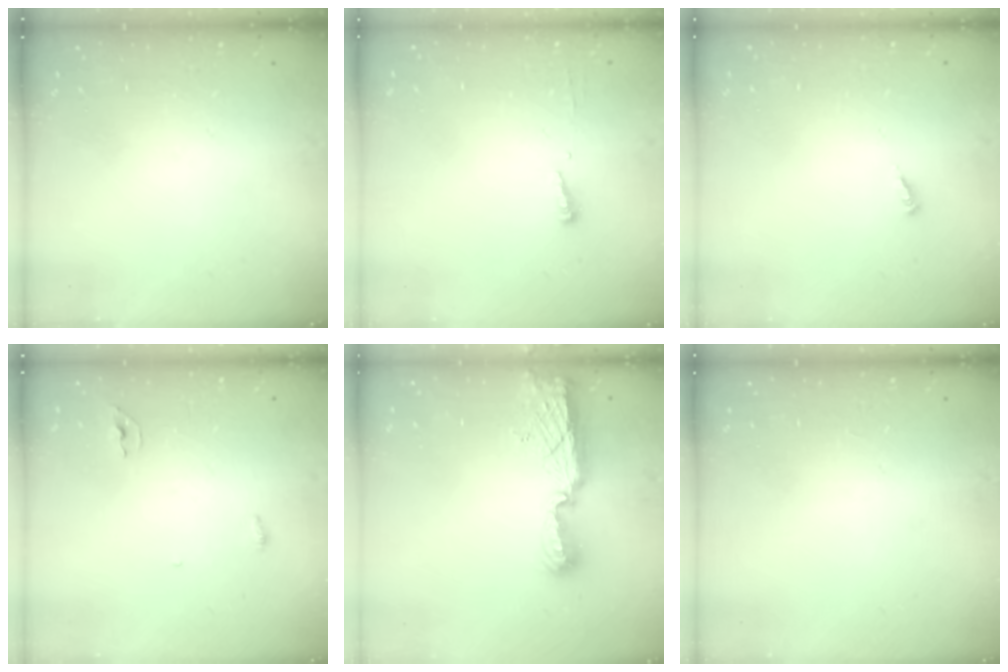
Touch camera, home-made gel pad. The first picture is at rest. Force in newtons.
{"total": 3.7, "press": 3.7, "slide": 0.5}
{"total": 3.2, "press": 3.2, "slide": 0.3}
{"total": 5.6, "press": 3.9, "slide": 4.1}
{"total": 11.4, "press": 10.2, "slide": 4.9}
{"total": 1.0, "press": 0.8, "slide": 0.6}